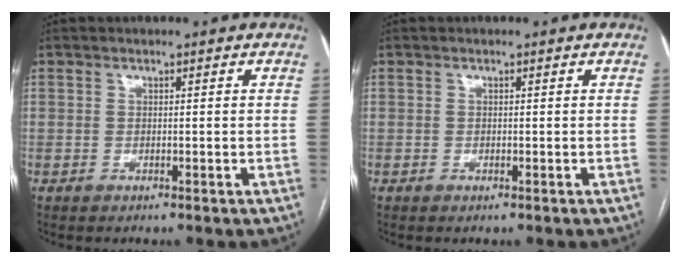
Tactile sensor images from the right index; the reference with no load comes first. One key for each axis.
{"total": 0.0}